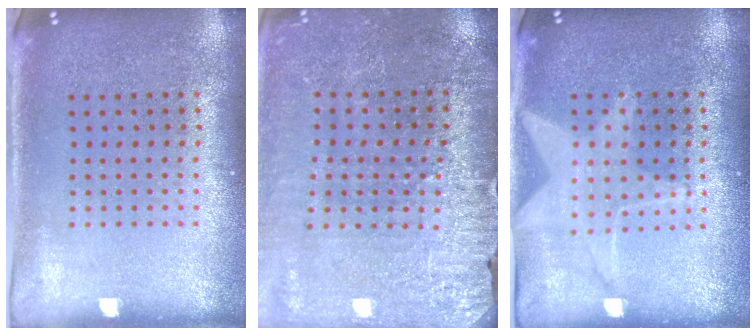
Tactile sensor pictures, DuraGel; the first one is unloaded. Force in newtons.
{"total": 2.9, "press": 2.9, "slide": 0.2}
{"total": 1.4, "press": 1.4, "slide": 0.1}